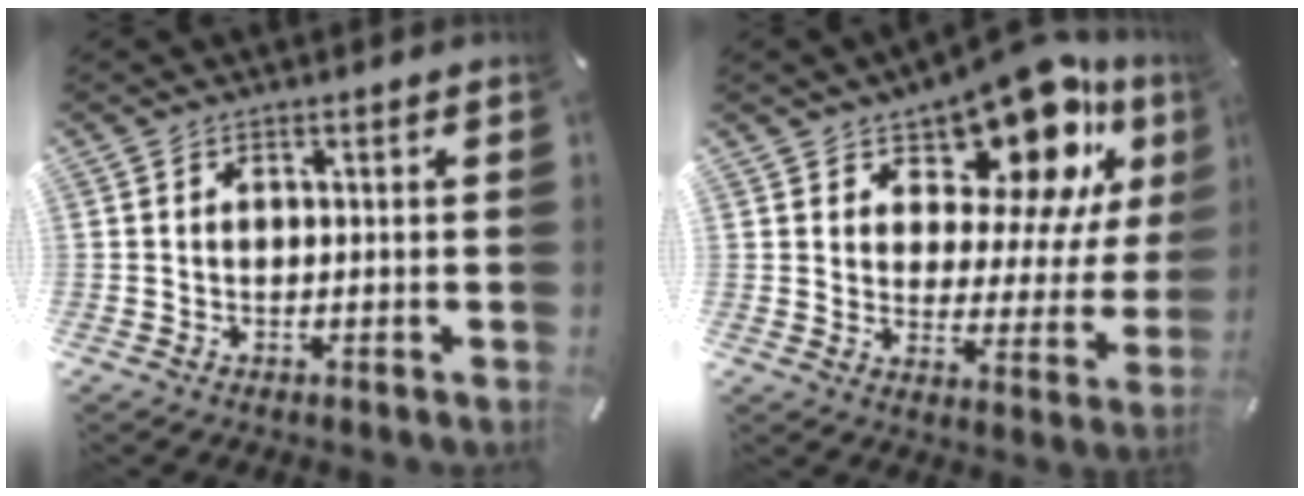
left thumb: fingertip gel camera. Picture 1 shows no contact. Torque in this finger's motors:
{"motor_torque": [2.80, 2.21, 1.42, -1.35, 0.12]}